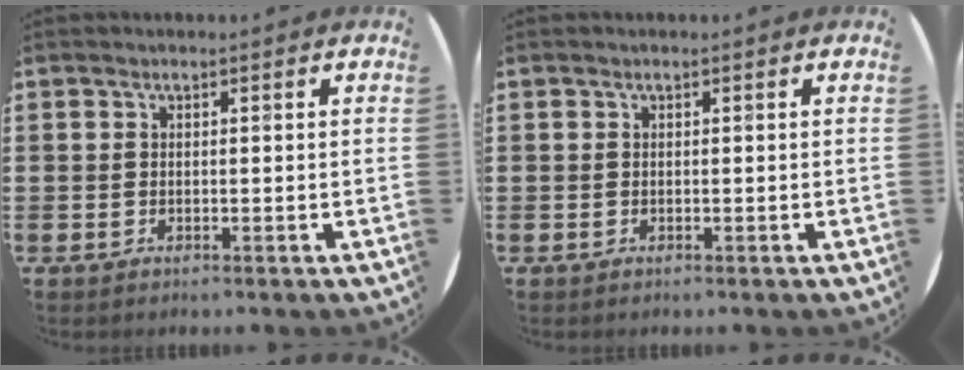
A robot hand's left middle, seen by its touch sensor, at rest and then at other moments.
{"total": 0.0}